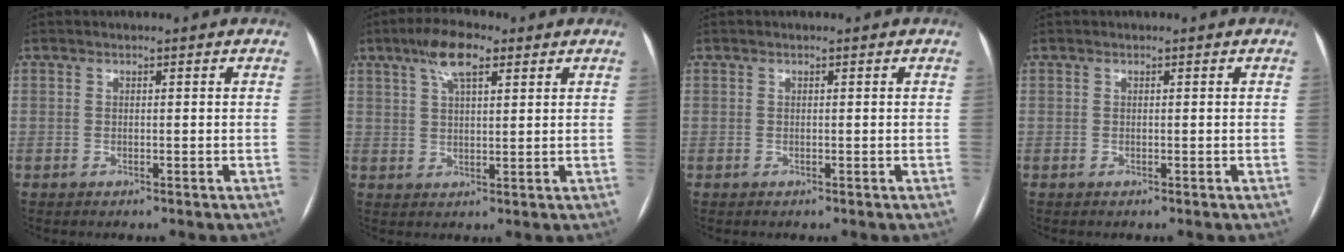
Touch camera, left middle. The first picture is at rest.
{"total": 6.7, "force": [3.9, 2.0, 5.1], "torque": [-0.099, 0.018, 0.067]}
{"total": 0.0}
{"total": 0.0}